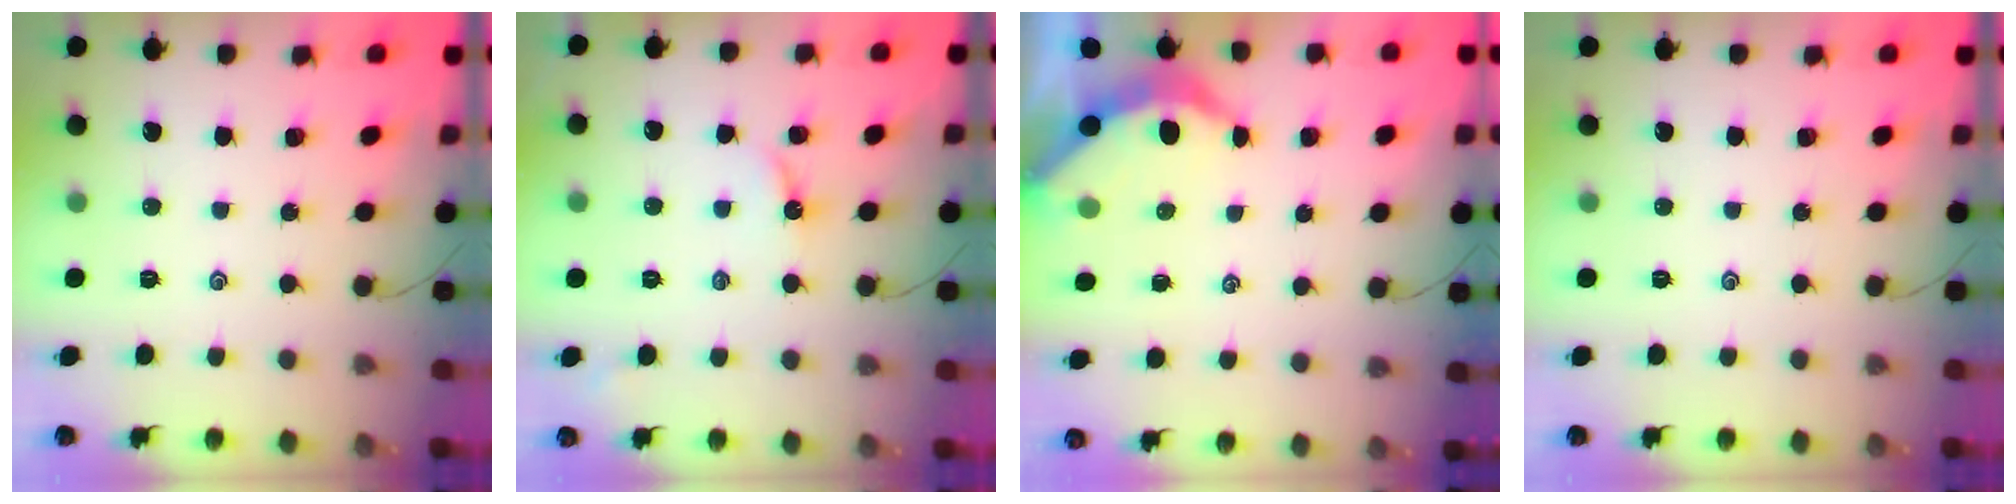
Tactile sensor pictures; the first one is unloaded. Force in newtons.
{"total": 2.8, "press": 2.8, "slide": 0.2}
{"total": 3.7, "press": 3.7, "slide": 0.4}
{"total": 0.0}